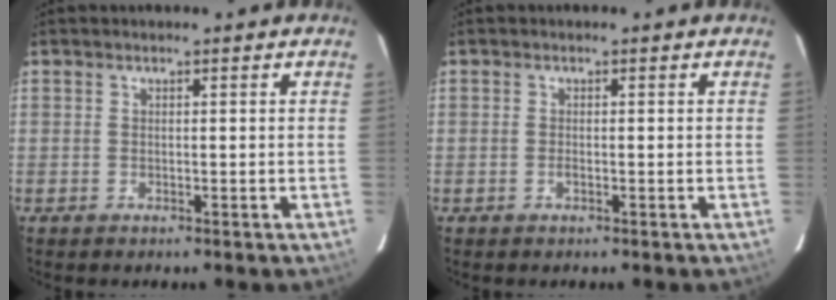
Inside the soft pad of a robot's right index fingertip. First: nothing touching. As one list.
[{"total": 0.6, "force": [-0.3, 0.3, 0.4], "torque": [-0.007, 0.001, -0.006]}]